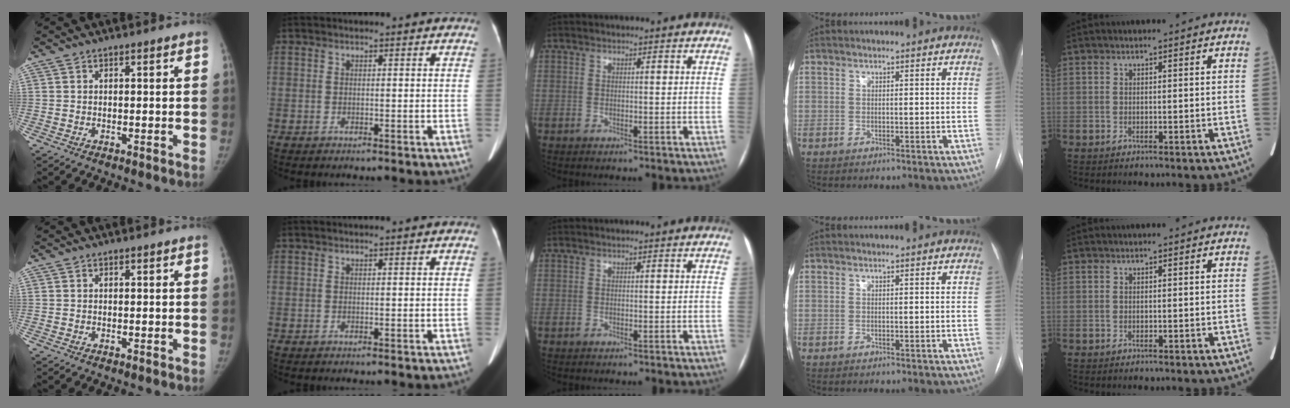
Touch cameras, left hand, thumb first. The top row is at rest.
{}